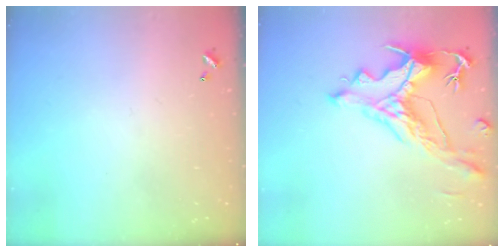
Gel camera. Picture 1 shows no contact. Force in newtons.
{"total": 7.8, "press": 7.6, "slide": 1.8}